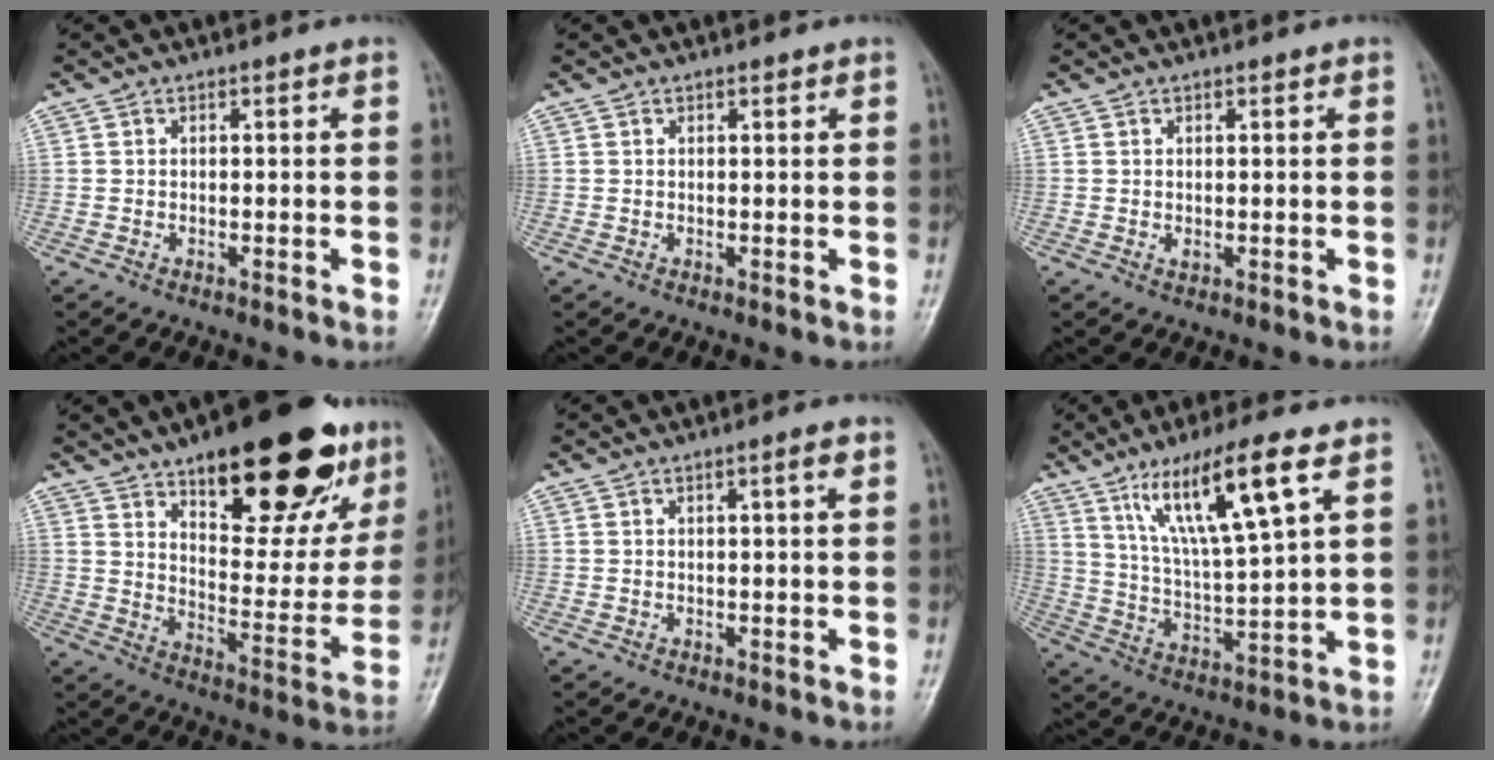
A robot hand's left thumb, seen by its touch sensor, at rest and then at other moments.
{"total": 0.8, "force": [0.6, 0.3, 0.4], "torque": [-0.007, -0.004, 0.008]}
{"total": 1.2, "force": [0.6, 0.7, 0.8], "torque": [-0.009, -0.004, 0.010]}
{"total": 27.4, "force": [16.3, 10.5, 19.4], "torque": [-0.225, -0.058, 0.239]}
{"total": 2.0, "force": [1.0, 0.1, 1.7], "torque": [-0.030, -0.002, 0.015]}
{"total": 15.2, "force": [8.0, 2.3, 12.7], "torque": [-0.229, -0.031, 0.152]}